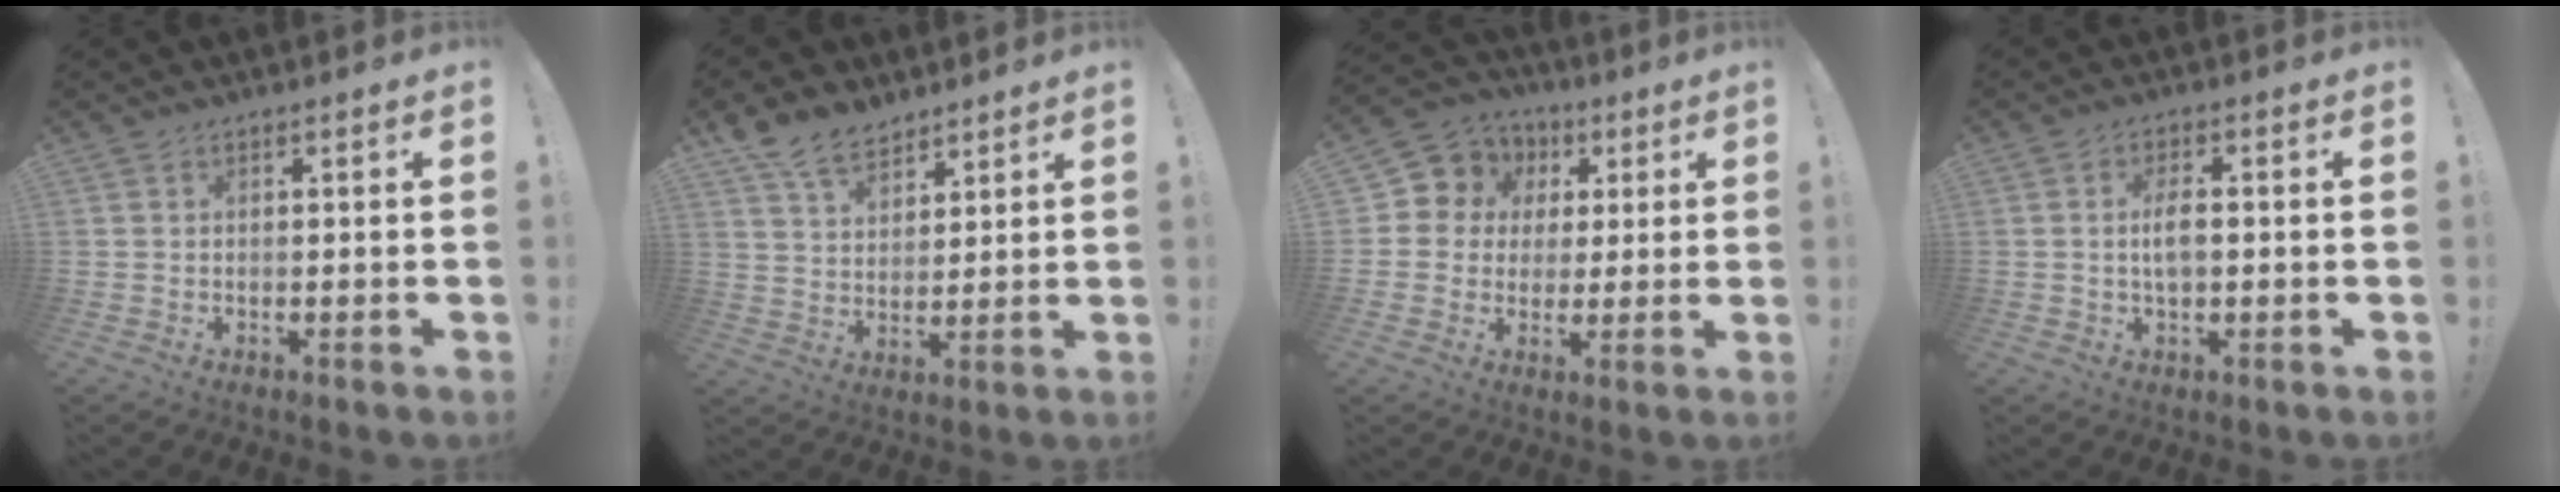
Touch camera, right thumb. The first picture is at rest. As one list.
[{"total": 9.9, "force": [7.6, 5.2, 3.6], "torque": [-0.071, -0.040, 0.150]}, {"total": 8.2, "force": [1.9, 7.8, 2.1], "torque": [-0.032, -0.013, 0.042]}, {"total": 4.5, "force": [-0.2, 2.1, 4.0], "torque": [-0.072, 0.004, -0.008]}]